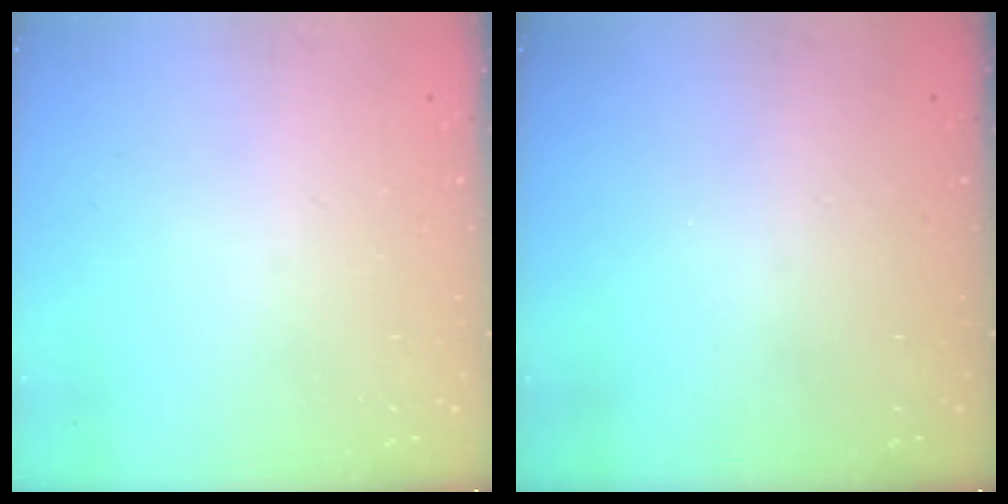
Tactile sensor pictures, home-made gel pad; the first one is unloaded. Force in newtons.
{"total": 0.0}